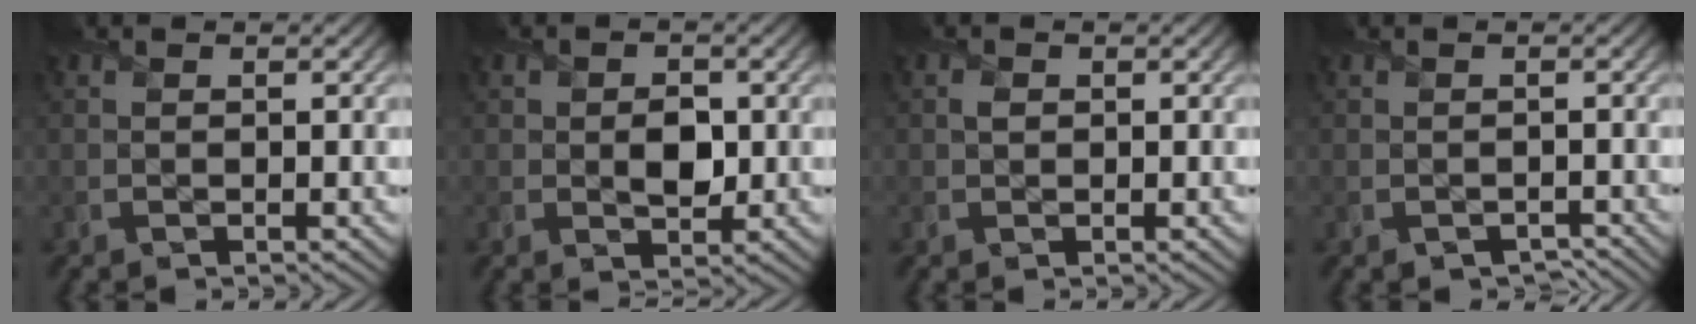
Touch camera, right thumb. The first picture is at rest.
{"total": 2.9, "force": [-0.1, 2.1, 2.0], "torque": [-0.033, -0.009, 0.000]}
{"total": 0.7, "force": [0.1, 0.7, 0.2], "torque": [-0.003, -0.003, 0.002]}
{"total": 1.2, "force": [-1.1, 0.5, 0.2], "torque": [0.000, -0.010, -0.016]}